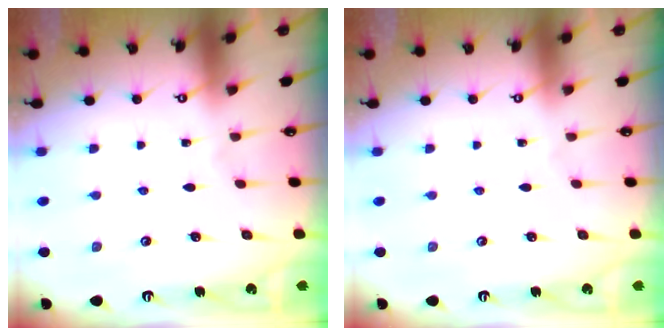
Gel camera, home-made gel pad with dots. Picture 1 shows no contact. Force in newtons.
{"total": 0.0}